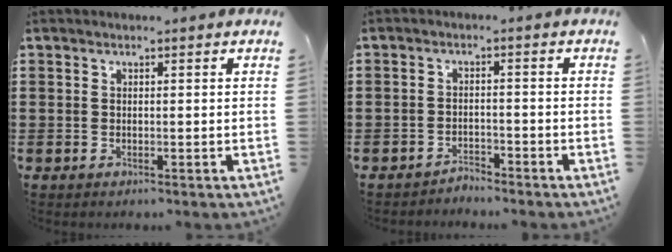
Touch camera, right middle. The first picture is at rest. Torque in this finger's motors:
{"motor_torque": [-0.35, 0.54, -0.23, -0.07]}